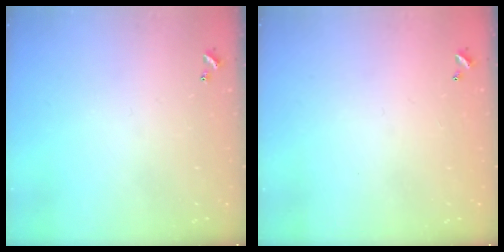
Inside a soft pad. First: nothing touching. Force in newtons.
{"total": 2.9, "press": 2.9, "slide": 0.1}